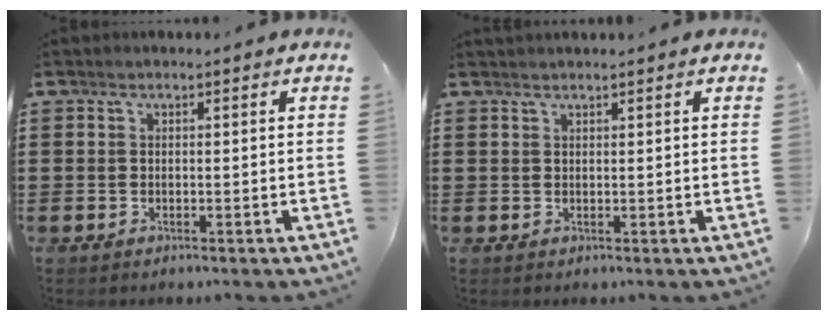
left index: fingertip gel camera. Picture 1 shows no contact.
{"total": 0.6, "force": [0.6, 0.0, 0.0], "torque": [-0.002, -0.001, 0.013]}